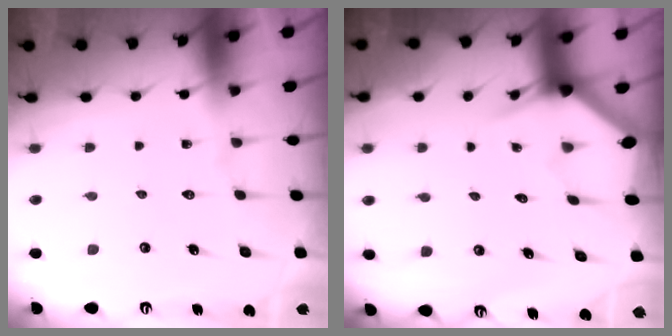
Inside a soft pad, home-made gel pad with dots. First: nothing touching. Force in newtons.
{"total": 3.1, "press": 3.1, "slide": 0.1}